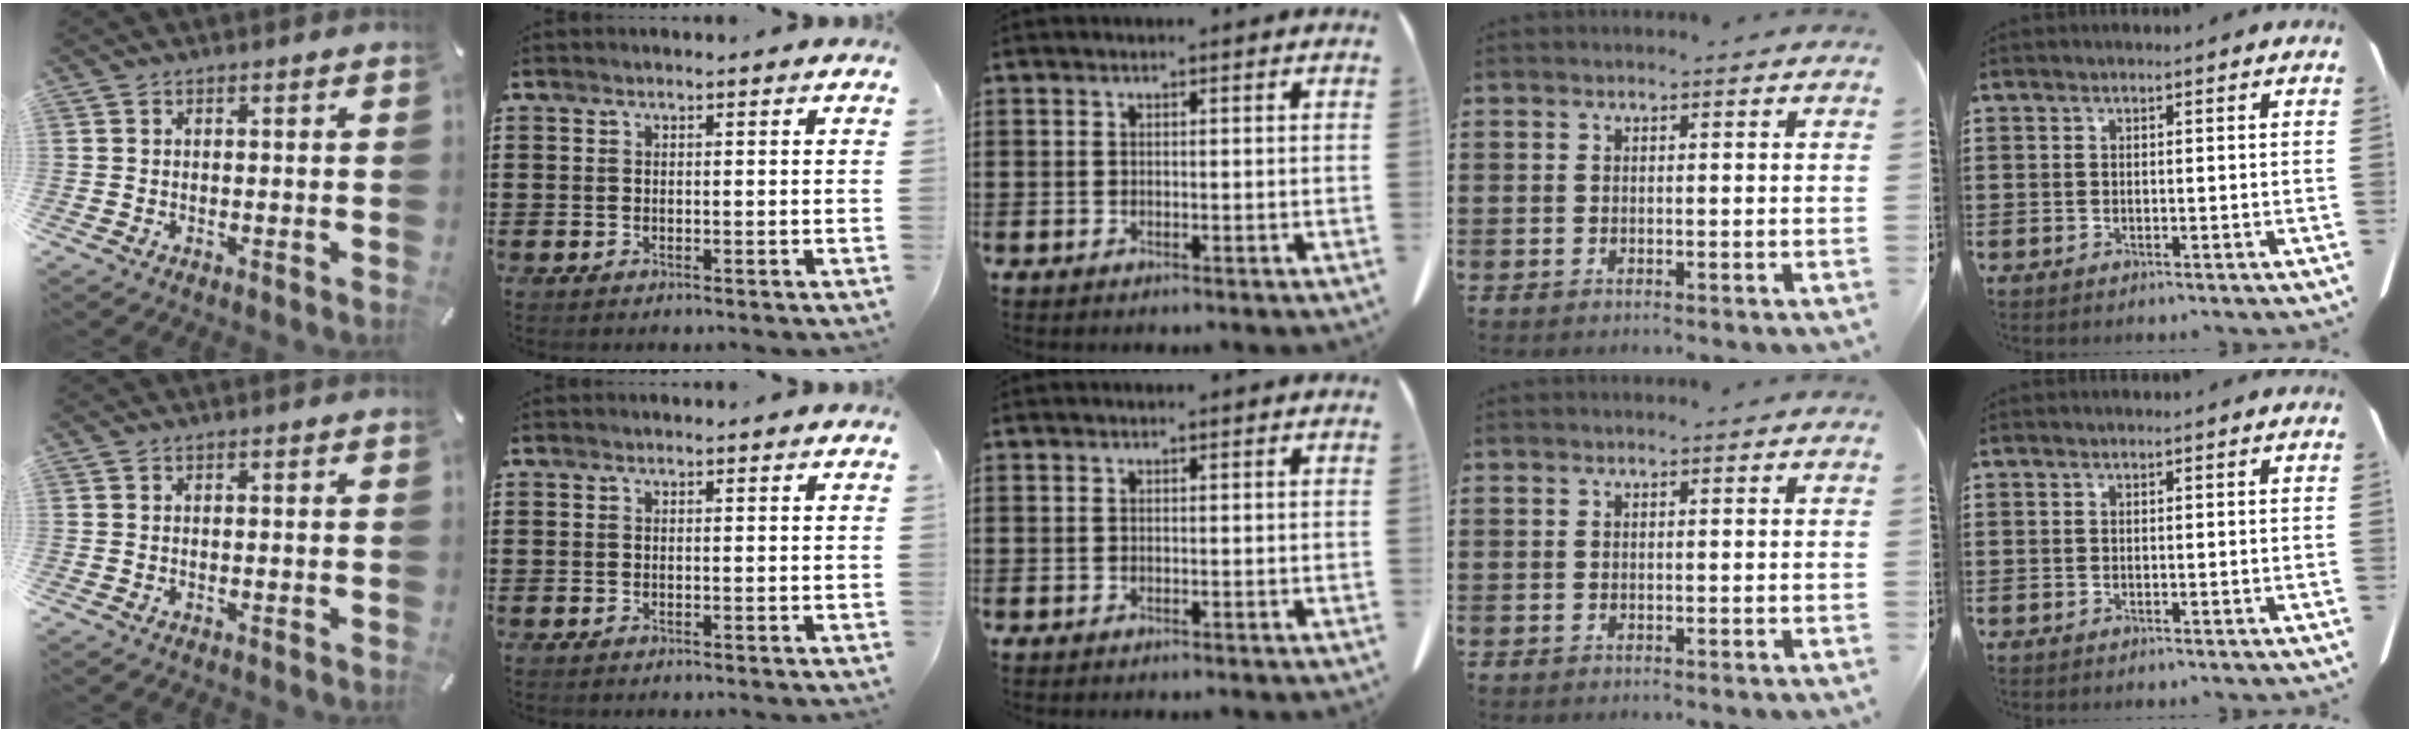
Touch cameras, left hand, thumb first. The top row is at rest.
{}